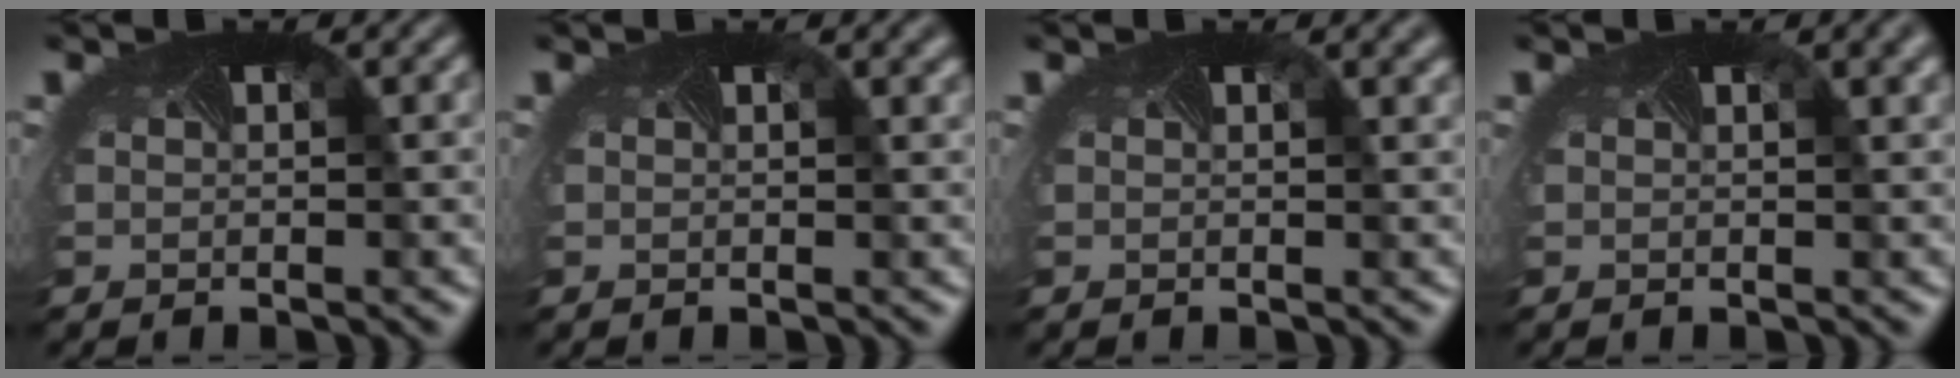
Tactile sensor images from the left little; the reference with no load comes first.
{"total": 0.9, "force": [0.6, 0.3, 0.7], "torque": [-0.007, 0.004, -0.002]}
{"total": 1.3, "force": [0.7, 0.4, 1.0], "torque": [-0.009, 0.003, -0.002]}
{"total": 3.0, "force": [1.5, 1.2, 2.3], "torque": [-0.015, 0.008, 0.002]}